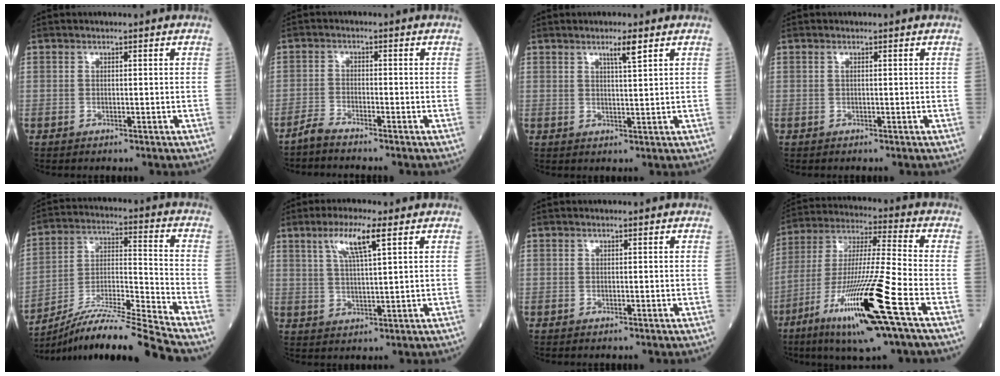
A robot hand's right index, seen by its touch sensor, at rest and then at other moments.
{"total": 2.4, "force": [-2.3, -0.4, 0.5], "torque": [-0.018, -0.009, -0.049]}
{"total": 2.9, "force": [1.8, -0.2, 2.2], "torque": [-0.044, 0.000, 0.035]}
{"total": 0.0}
{"total": 16.2, "force": [-14.4, -2.3, 7.0], "torque": [-0.130, 0.003, -0.259]}
{"total": 6.7, "force": [3.4, 0.3, 5.7], "torque": [-0.116, 0.005, 0.068]}
{"total": 0.0}
{"total": 19.4, "force": [-9.0, -0.2, 17.2], "torque": [-0.351, -0.037, -0.167]}